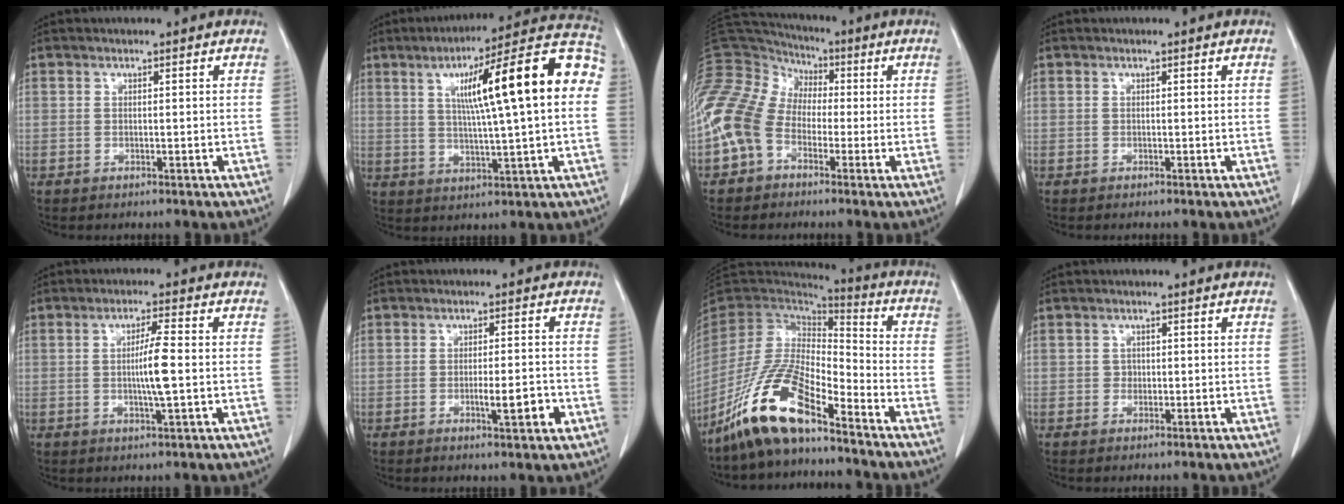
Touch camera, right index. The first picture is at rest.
{"total": 19.2, "force": [3.9, 1.4, 18.7], "torque": [-0.262, 0.032, 0.046]}
{"total": 13.1, "force": [-2.6, 10.5, 7.4], "torque": [-0.191, 0.046, -0.057]}
{"total": 0.0}
{"total": 5.1, "force": [-0.3, -0.2, 5.1], "torque": [-0.088, -0.004, -0.008]}
{"total": 4.6, "force": [-1.6, 0.6, 4.3], "torque": [-0.063, -0.002, -0.021]}
{"total": 14.4, "force": [-10.1, 3.3, 9.8], "torque": [-0.200, -0.004, -0.194]}
{"total": 0.9, "force": [-0.1, 0.9, 0.2], "torque": [0.003, 0.004, -0.002]}